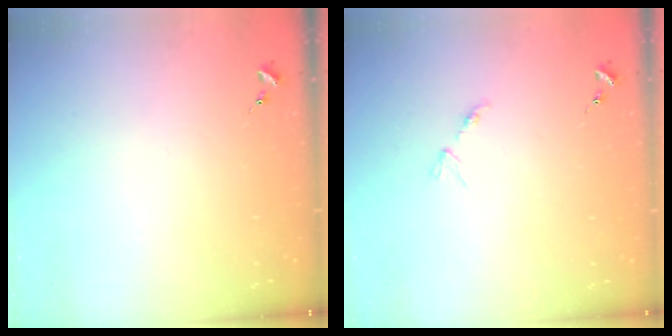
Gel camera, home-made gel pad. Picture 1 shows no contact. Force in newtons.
{"total": 2.8, "press": 2.8, "slide": 0.5}